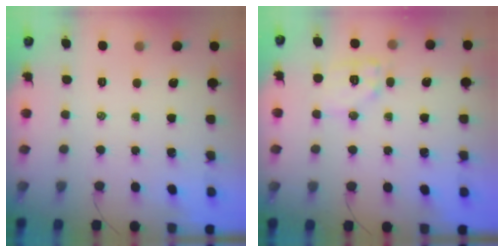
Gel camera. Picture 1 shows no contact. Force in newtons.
{"total": 9.8, "press": 9.8, "slide": 0.2}